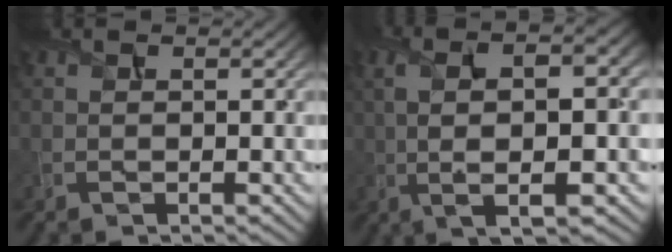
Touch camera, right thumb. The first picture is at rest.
{"total": 10.1, "force": [0.6, 2.8, 9.6], "torque": [-0.172, 0.013, 0.007]}